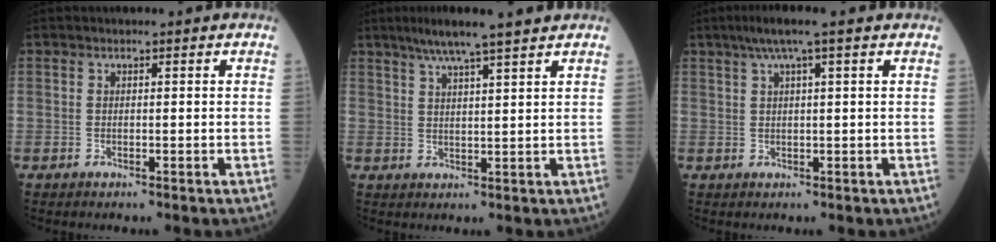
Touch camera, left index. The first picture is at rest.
{"total": 7.9, "force": [6.3, -0.5, 4.7], "torque": [-0.080, 0.020, 0.099]}
{"total": 5.5, "force": [3.6, 0.0, 4.1], "torque": [-0.076, 0.026, 0.063]}